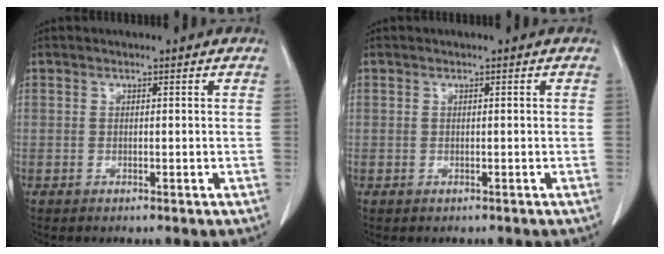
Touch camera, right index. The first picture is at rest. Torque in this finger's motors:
{"motor_torque": [-0.39, -0.26, -0.16, -0.06]}